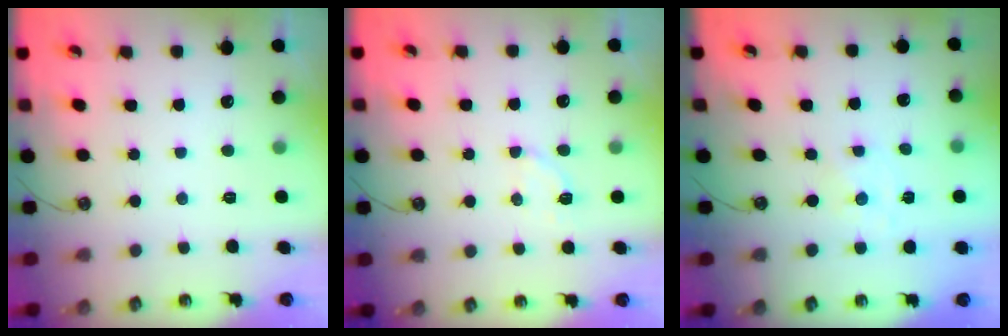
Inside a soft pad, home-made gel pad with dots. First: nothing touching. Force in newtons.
{"total": 2.8, "press": 2.5, "slide": 1.1}
{"total": 0.0}